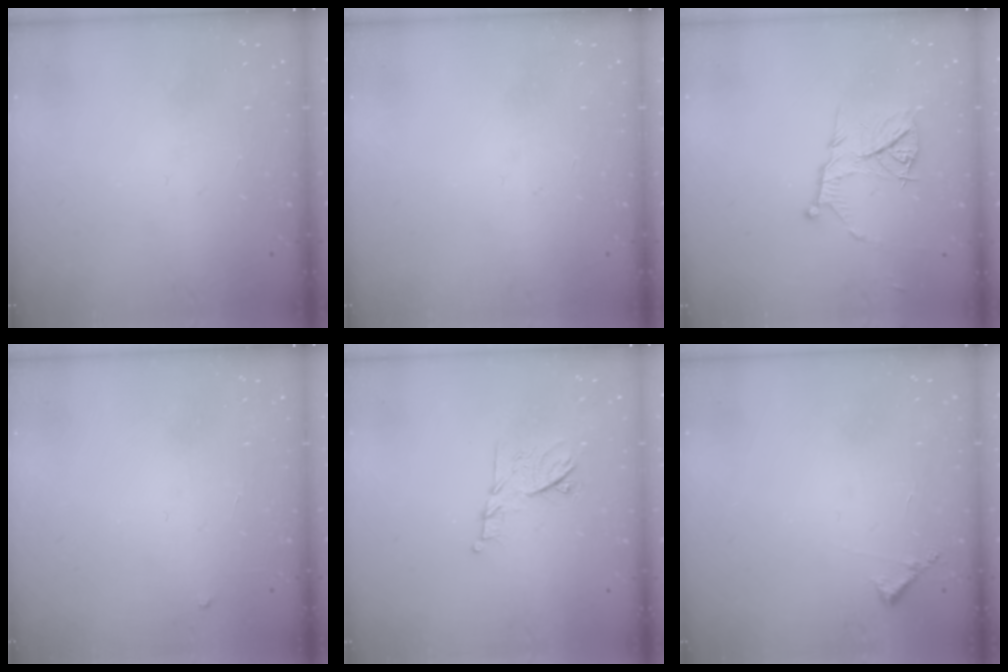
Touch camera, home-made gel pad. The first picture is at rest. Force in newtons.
{"total": 0.0}
{"total": 10.3, "press": 10.3, "slide": 0.6}
{"total": 2.3, "press": 2.3, "slide": 0.3}
{"total": 10.5, "press": 10.5, "slide": 0.3}
{"total": 6.4, "press": 6.4, "slide": 0.5}